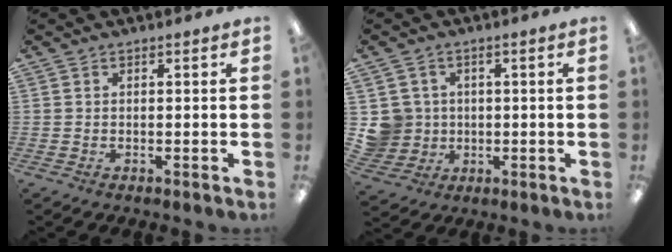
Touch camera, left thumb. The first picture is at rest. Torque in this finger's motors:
{"motor_torque": [-0.24, 0.33, 0.10, -0.21, 0.02]}